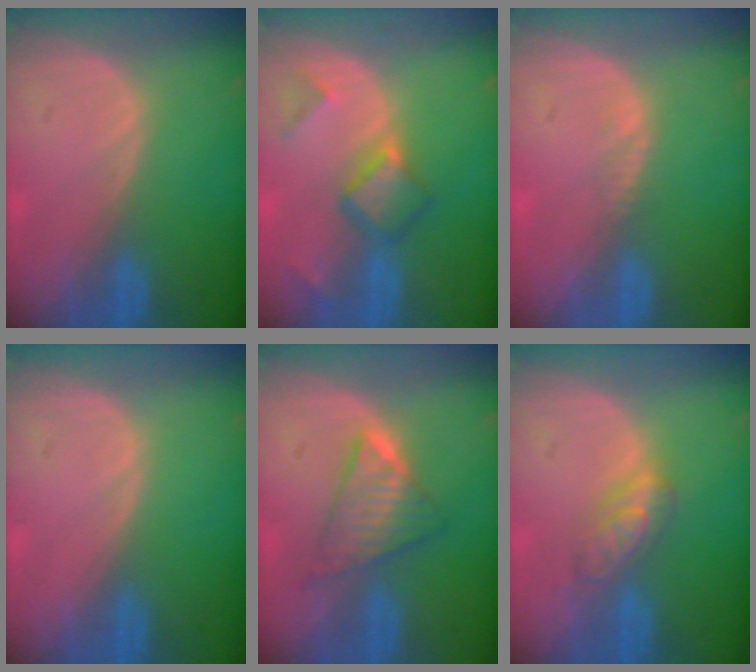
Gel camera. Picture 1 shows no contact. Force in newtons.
{"total": 5.5, "press": 5.0, "slide": 2.2}
{"total": 0.8, "press": 0.7, "slide": 0.5}
{"total": 0.0}
{"total": 5.8, "press": 5.8, "slide": 0.8}
{"total": 4.8, "press": 4.5, "slide": 1.6}